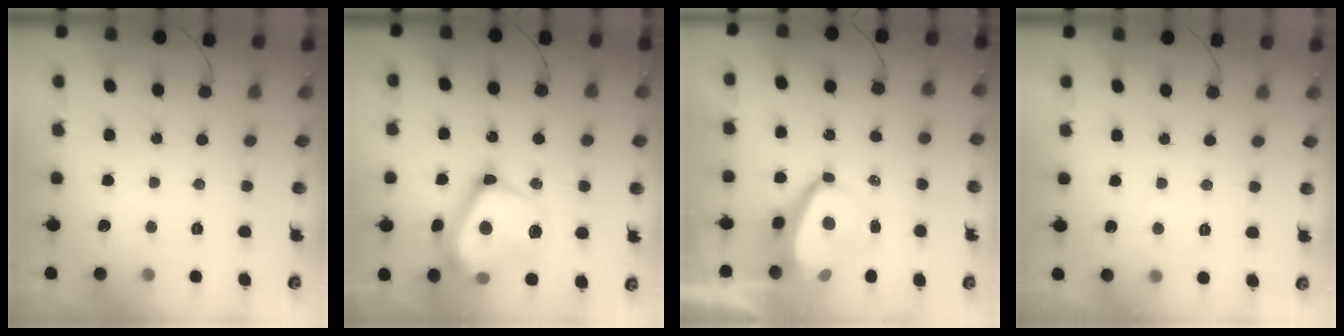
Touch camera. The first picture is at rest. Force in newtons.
{"total": 20.8, "press": 20.8, "slide": 0.9}
{"total": 6.4, "press": 6.4, "slide": 0.6}
{"total": 1.0, "press": 1.0, "slide": 0.2}